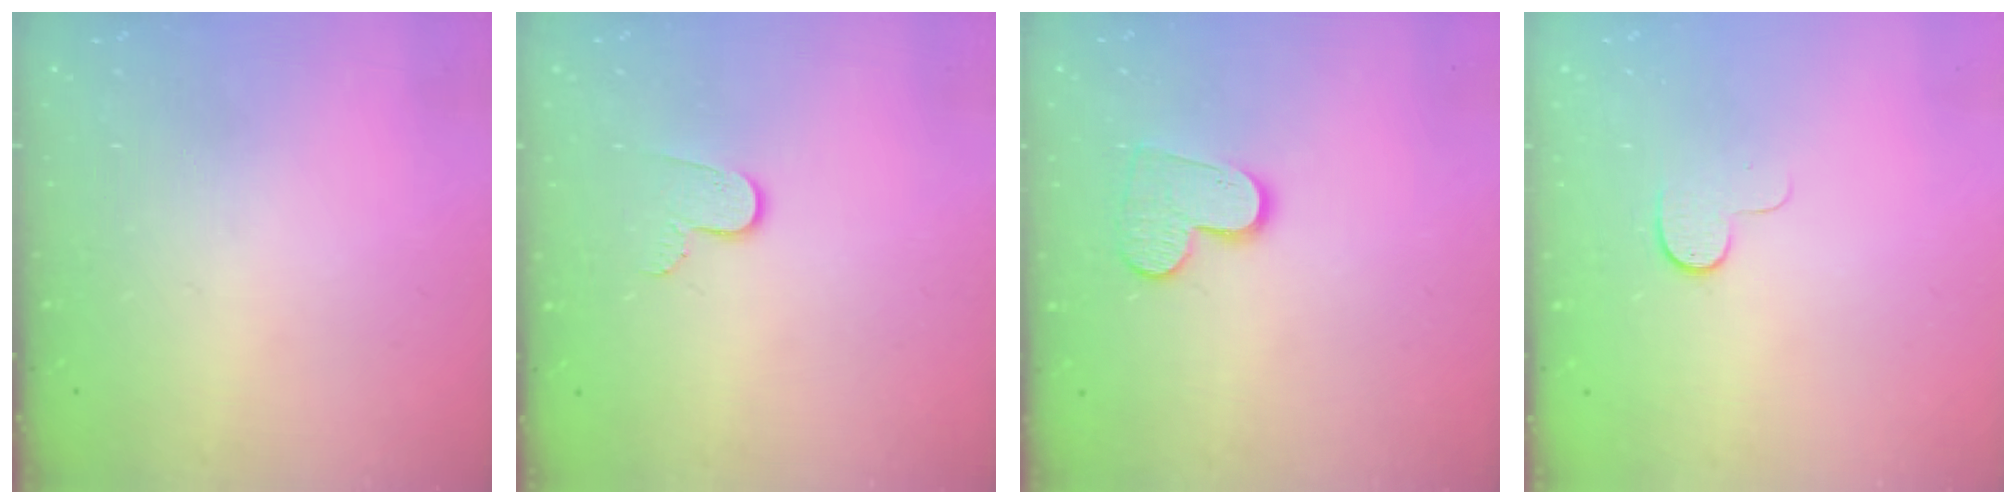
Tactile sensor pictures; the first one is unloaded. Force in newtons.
{"total": 6.6, "press": 6.6, "slide": 0.6}
{"total": 10.0, "press": 10.0, "slide": 0.8}
{"total": 5.6, "press": 5.6, "slide": 0.6}